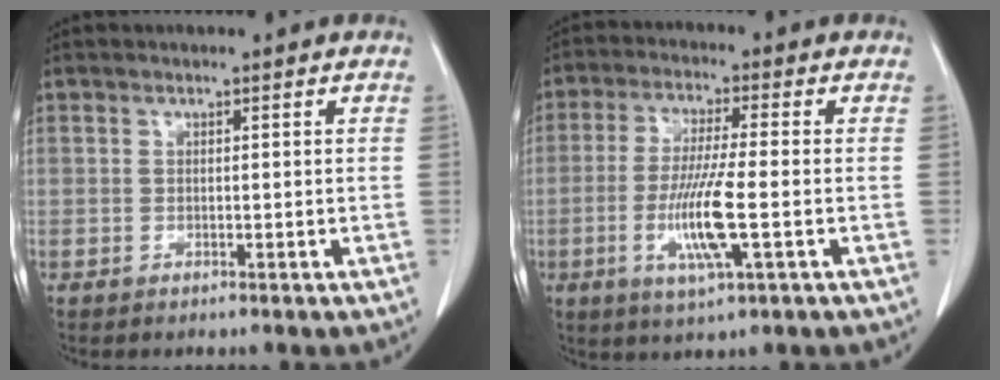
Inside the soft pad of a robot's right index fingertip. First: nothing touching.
{"total": 9.4, "force": [-2.3, 0.4, 9.1], "torque": [-0.182, -0.014, -0.045]}